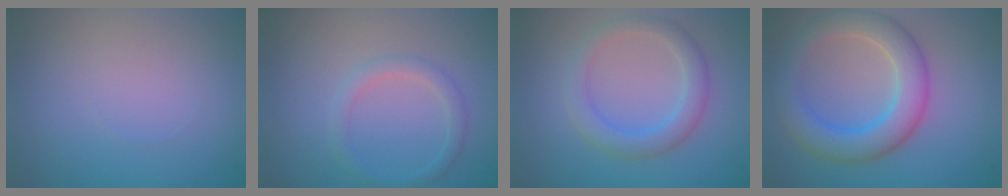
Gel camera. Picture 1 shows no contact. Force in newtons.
{"total": 1.7, "press": 1.7, "slide": 0.0}
{"total": 3.2, "press": 3.2, "slide": 0.0}
{"total": 6.0, "press": 6.0, "slide": 0.3}